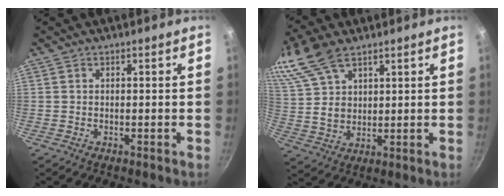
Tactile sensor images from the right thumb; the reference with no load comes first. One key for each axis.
{"total": 15.2, "fx": 9.4, "fy": 8.5, "fz": 8.5, "tx": -0.180, "ty": 0.008, "tz": 0.196}